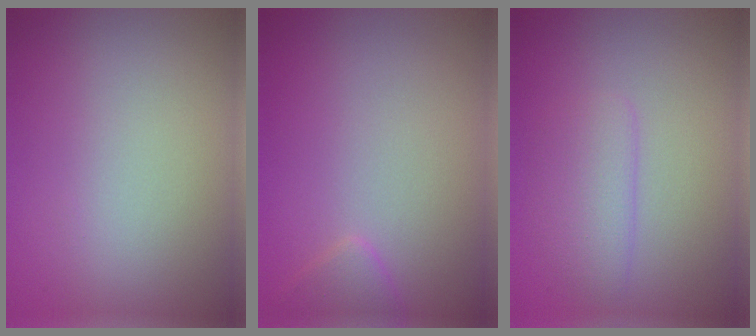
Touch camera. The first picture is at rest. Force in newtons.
{"total": 1.4, "press": 1.4, "slide": 0.1}
{"total": 2.4, "press": 2.4, "slide": 0.1}